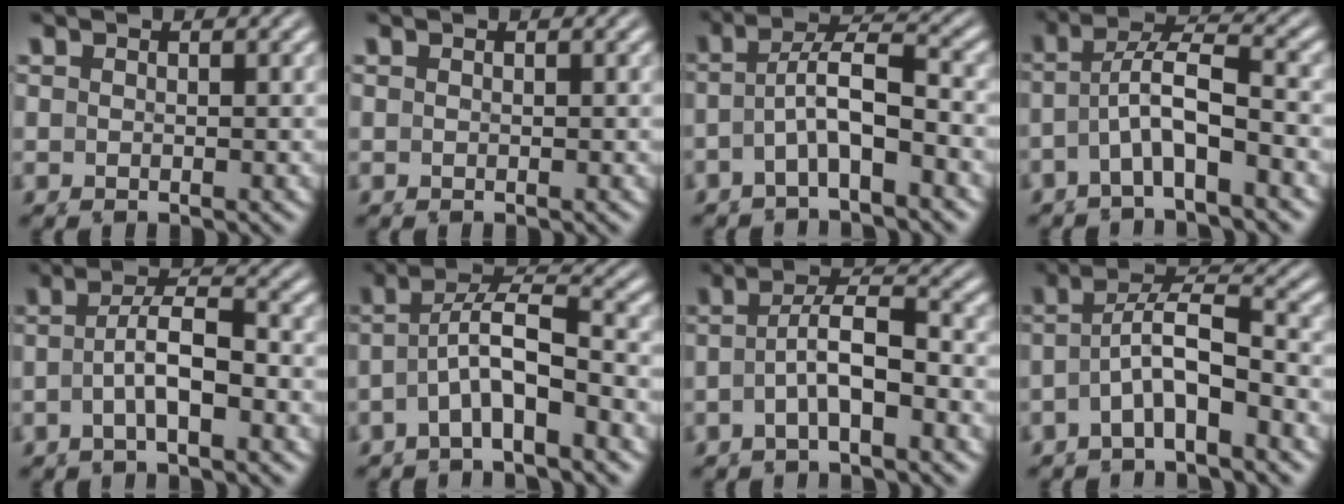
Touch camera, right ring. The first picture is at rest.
{"total": 0.0}
{"total": 4.4, "force": [-0.3, 2.3, 3.8], "torque": [-0.068, -0.007, -0.006]}
{"total": 5.1, "force": [0.2, 3.0, 4.1], "torque": [-0.078, -0.007, 0.001]}
{"total": 3.3, "force": [-0.8, 0.9, 3.1], "torque": [-0.058, -0.004, -0.013]}
{"total": 5.0, "force": [-0.1, 3.2, 3.9], "torque": [-0.075, -0.010, -0.005]}
{"total": 3.7, "force": [-0.7, 1.4, 3.3], "torque": [-0.062, -0.005, -0.011]}
{"total": 4.9, "force": [-0.3, 3.0, 3.8], "torque": [-0.072, -0.010, -0.007]}